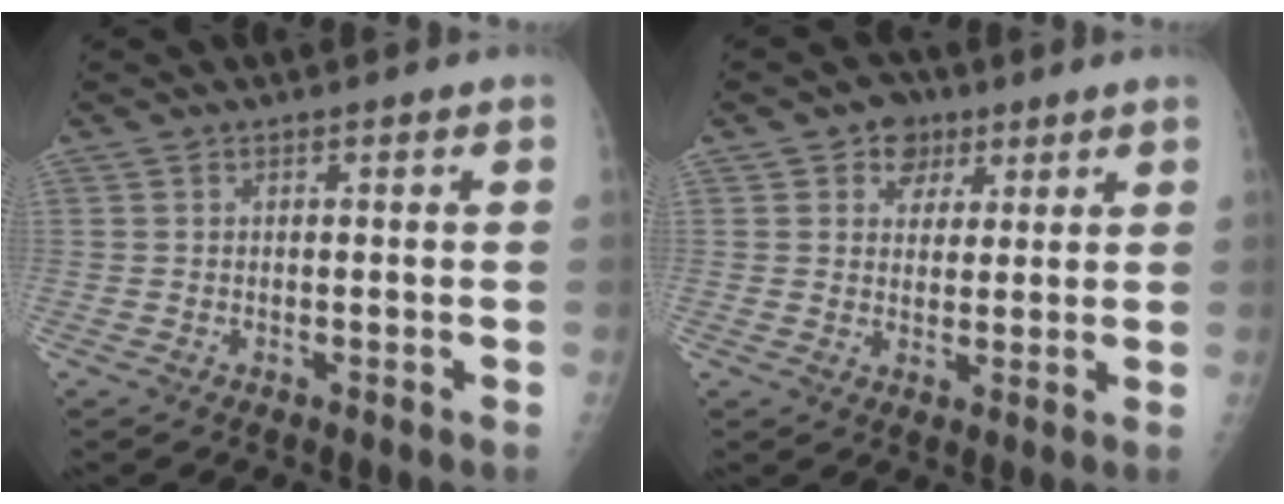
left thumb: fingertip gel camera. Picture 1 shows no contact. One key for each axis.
{"total": 5.5, "fx": 2.9, "fy": 4.4, "fz": 1.7, "tx": 0.004, "ty": -0.007, "tz": 0.041}